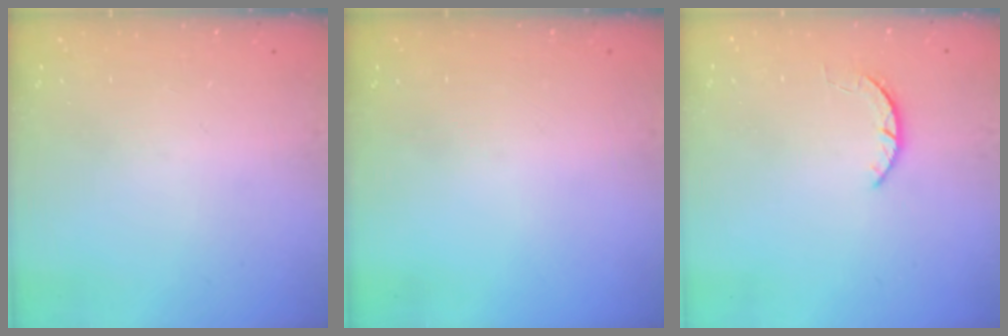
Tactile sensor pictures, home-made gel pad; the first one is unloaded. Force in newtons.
{"total": 0.0}
{"total": 1.6, "press": 1.6, "slide": 0.3}